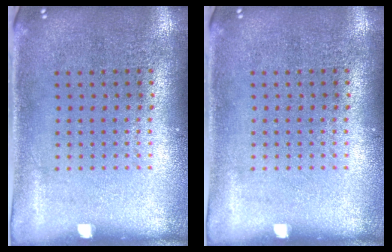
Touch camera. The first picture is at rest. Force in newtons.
{"total": 0.0}